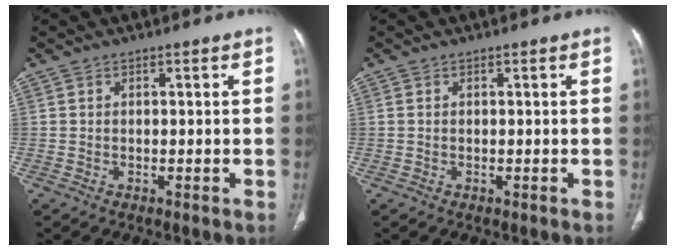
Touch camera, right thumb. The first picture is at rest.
{"total": 0.0}